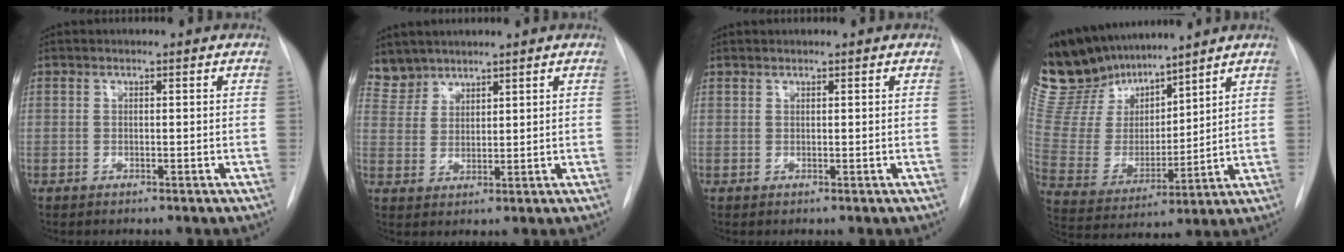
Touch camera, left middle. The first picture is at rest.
{"total": 4.6, "force": [4.2, 1.7, -0.6], "torque": [0.016, 0.005, 0.090]}
{"total": 0.6, "force": [0.5, 0.1, -0.1], "torque": [0.002, -0.001, 0.010]}
{"total": 16.7, "force": [14.9, 5.3, 5.1], "torque": [-0.109, 0.013, 0.300]}